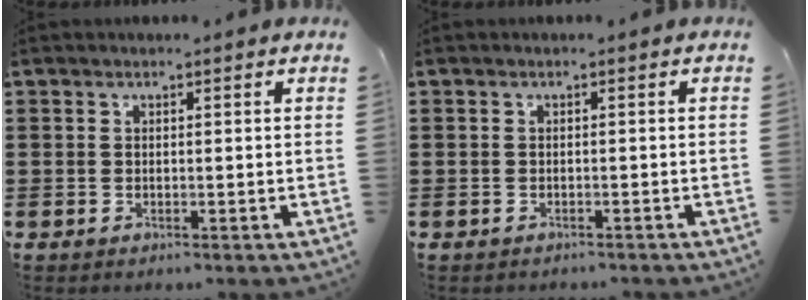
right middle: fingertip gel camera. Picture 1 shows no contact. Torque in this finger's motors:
{"motor_torque": [0.78, -0.04, 0.02, -0.02]}